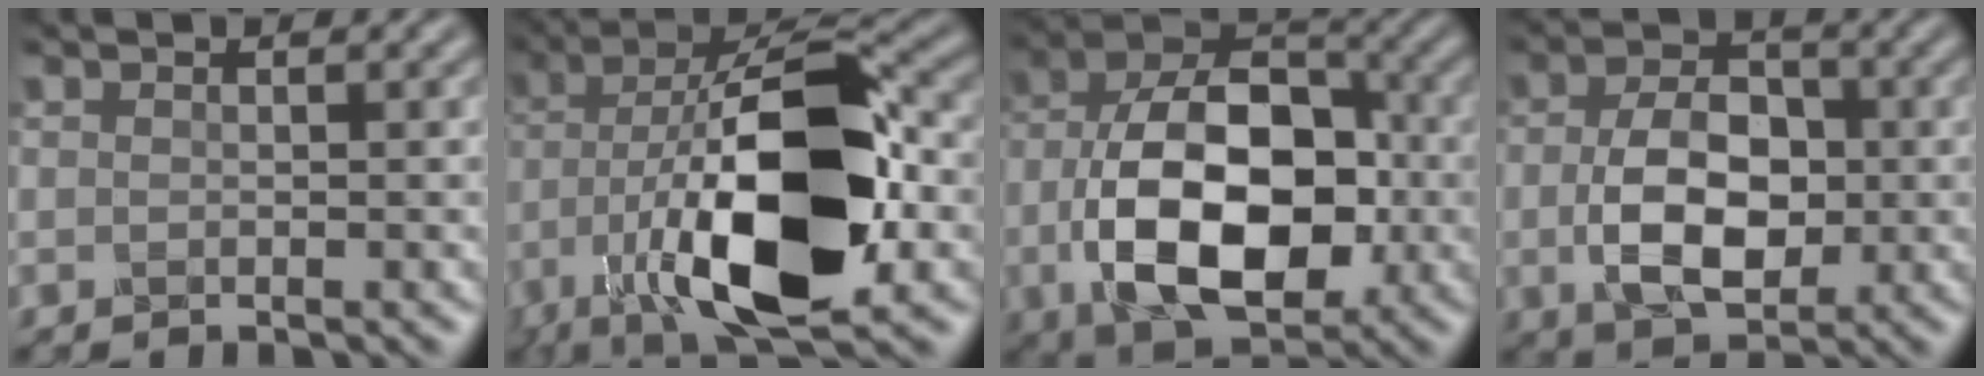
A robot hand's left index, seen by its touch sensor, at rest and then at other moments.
{"total": 15.9, "force": [-3.9, 6.8, 13.8], "torque": [-0.255, 0.000, -0.074]}
{"total": 12.8, "force": [-2.9, 7.7, 9.8], "torque": [-0.174, -0.002, -0.059]}
{"total": 6.9, "force": [-0.5, 4.4, 5.4], "torque": [-0.110, 0.000, -0.011]}